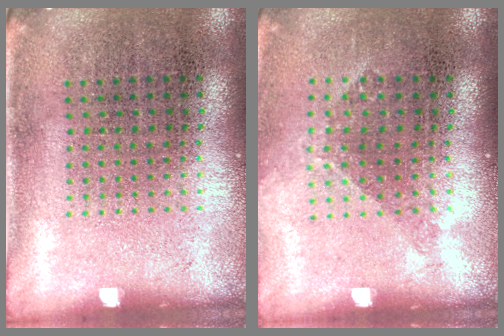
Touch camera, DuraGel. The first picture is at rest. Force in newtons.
{"total": 1.1, "press": 0.8, "slide": 0.7}